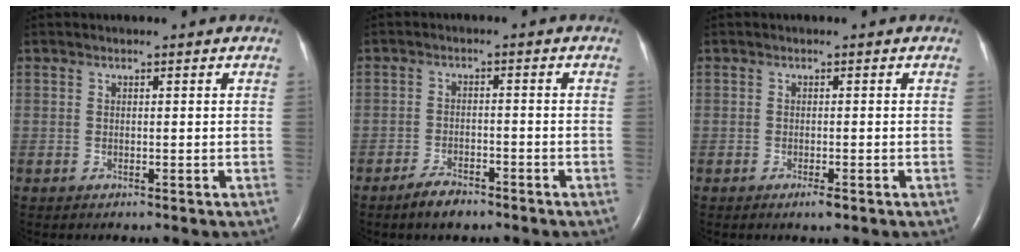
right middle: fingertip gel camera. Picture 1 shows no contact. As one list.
[{"total": 3.8, "force": [-3.1, 1.2, 1.9], "torque": [-0.043, -0.002, -0.052]}, {"total": 1.4, "force": [-0.9, 0.2, 1.0], "torque": [-0.020, -0.003, -0.013]}]